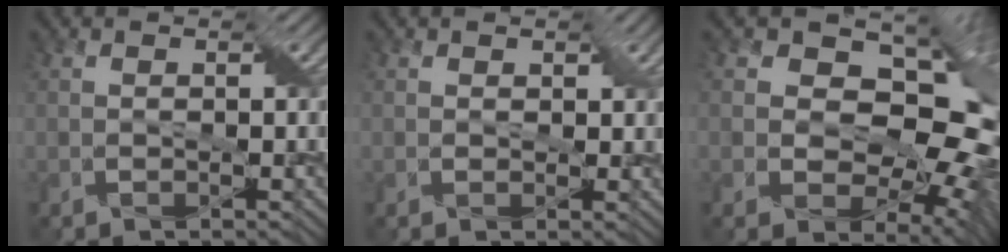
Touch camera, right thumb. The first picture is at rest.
{"total": 1.0, "force": [0.6, 0.8, 0.2], "torque": [0.000, 0.004, 0.003]}
{"total": 15.1, "force": [2.6, 10.0, 11.0], "torque": [-0.160, 0.008, 0.048]}